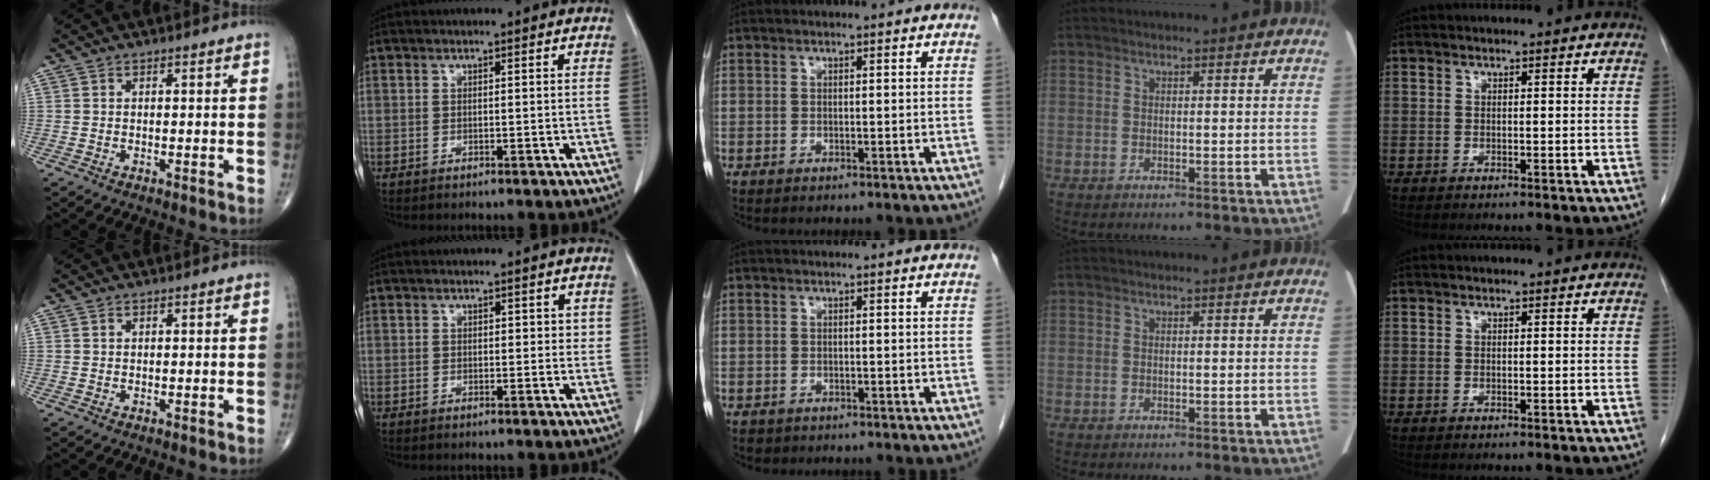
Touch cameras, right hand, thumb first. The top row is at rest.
{"index": {"total": 1.6, "force": [0.6, 1.2, 0.9], "torque": [-0.004, 0.003, 0.006]}, "middle": {"total": 0.9, "force": [-0.6, 0.7, 0.0], "torque": [-0.011, 0.002, -0.004]}}